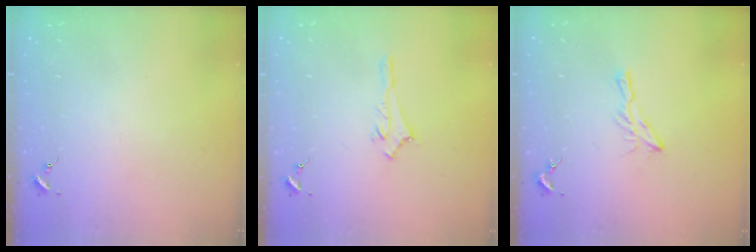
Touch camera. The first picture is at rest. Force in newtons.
{"total": 2.6, "press": 2.6, "slide": 0.3}
{"total": 6.0, "press": 6.0, "slide": 0.2}